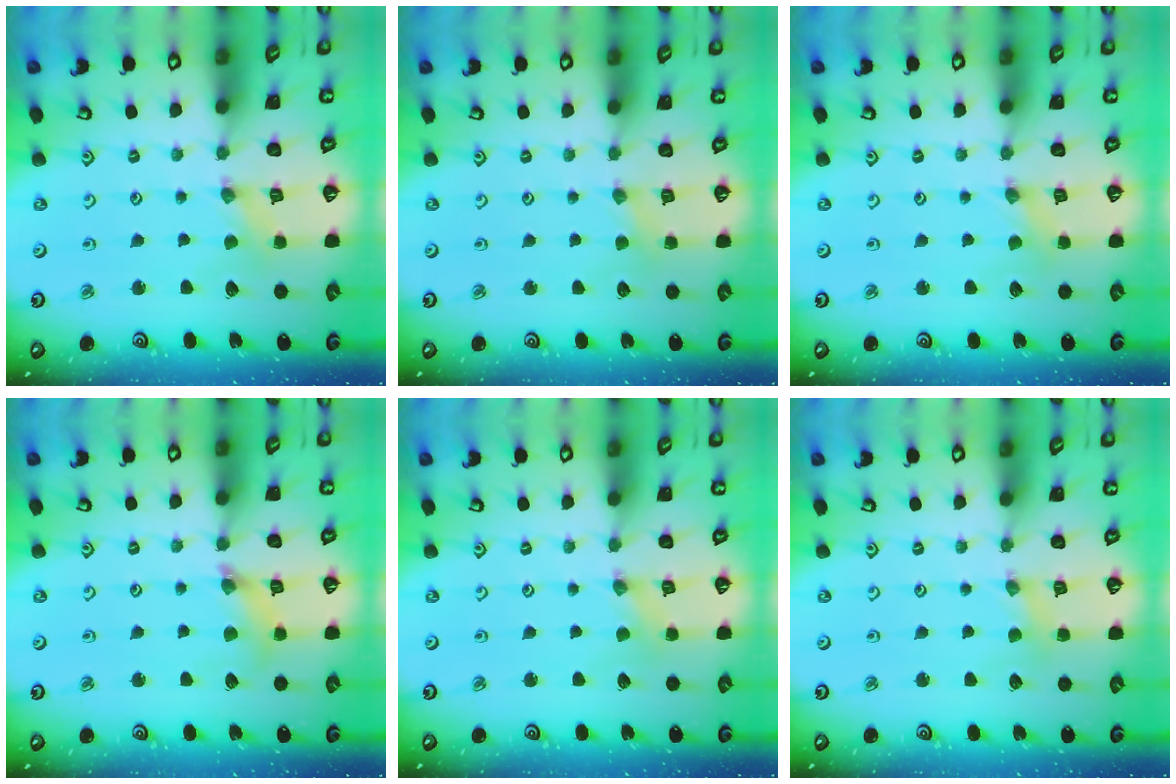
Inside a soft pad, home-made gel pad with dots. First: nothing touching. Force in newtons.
{"total": 2.7, "press": 2.6, "slide": 0.5}
{"total": 1.5, "press": 1.5, "slide": 0.3}
{"total": 5.8, "press": 5.8, "slide": 0.5}
{"total": 0.0}
{"total": 1.3, "press": 1.3, "slide": 0.2}